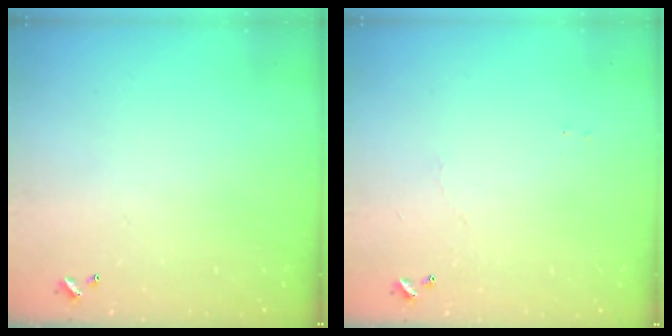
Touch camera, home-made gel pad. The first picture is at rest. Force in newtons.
{"total": 1.6, "press": 1.5, "slide": 0.5}